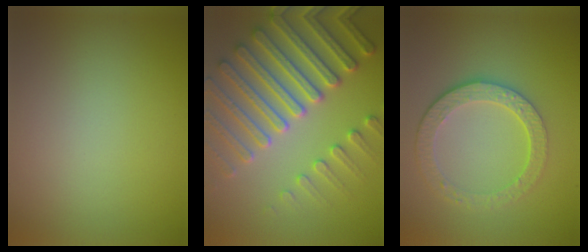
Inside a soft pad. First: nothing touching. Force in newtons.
{"total": 7.7, "press": 7.4, "slide": 2.0}
{"total": 4.3, "press": 3.3, "slide": 2.7}